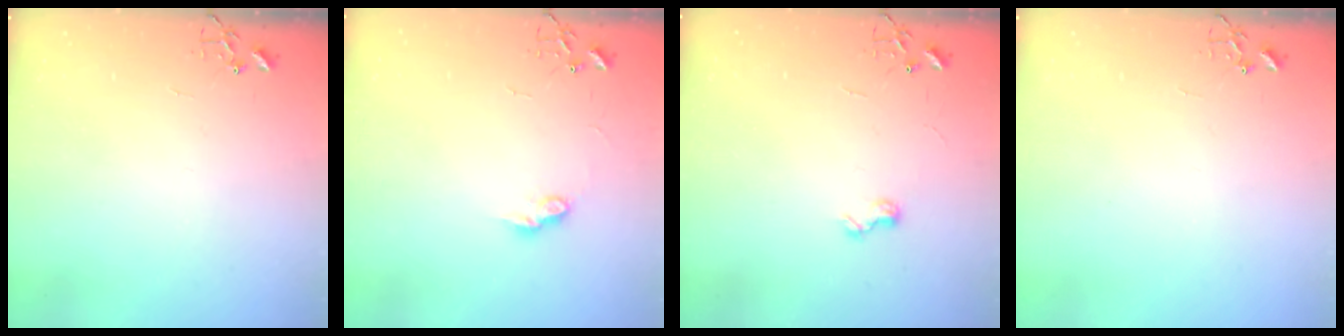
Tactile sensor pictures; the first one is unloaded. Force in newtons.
{"total": 7.2, "press": 7.2, "slide": 0.2}
{"total": 6.5, "press": 6.4, "slide": 0.6}
{"total": 0.0}